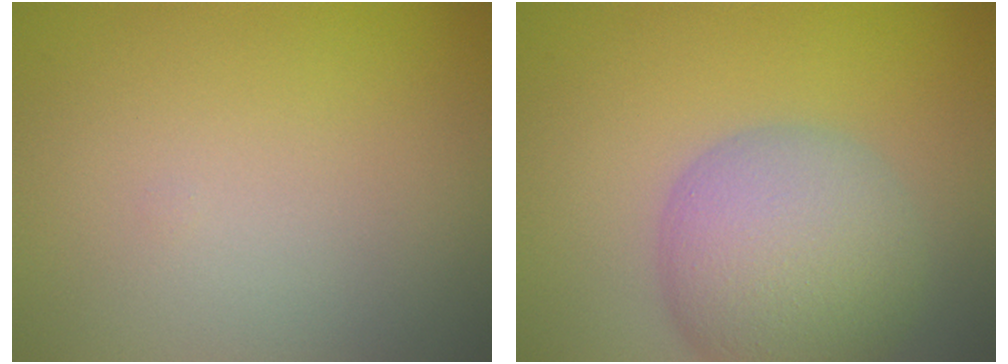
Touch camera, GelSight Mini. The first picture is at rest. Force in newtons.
{"total": 8.9, "press": 8.8, "slide": 0.5}